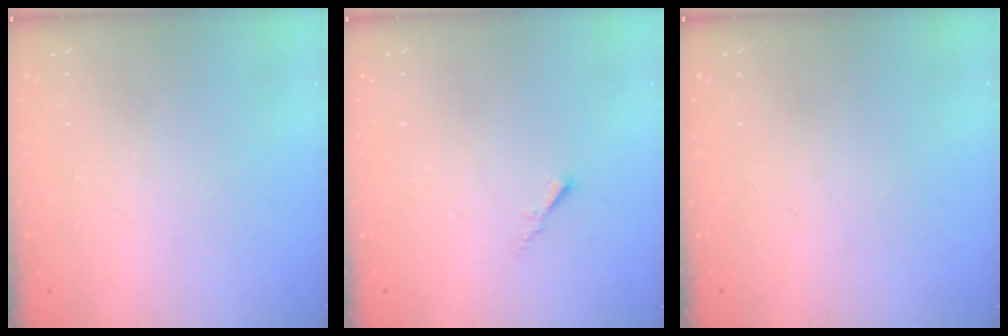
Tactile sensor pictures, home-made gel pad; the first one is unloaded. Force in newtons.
{"total": 0.0}
{"total": 0.0}